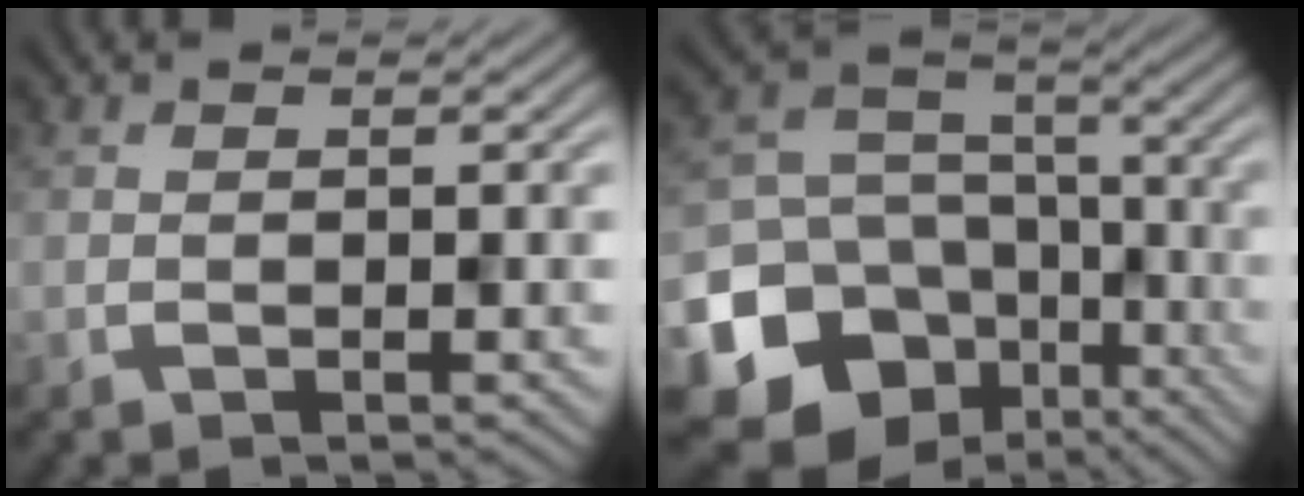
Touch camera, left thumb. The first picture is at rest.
{"total": 16.5, "force": [-7.7, 13.4, 5.7], "torque": [-0.167, -0.043, -0.112]}